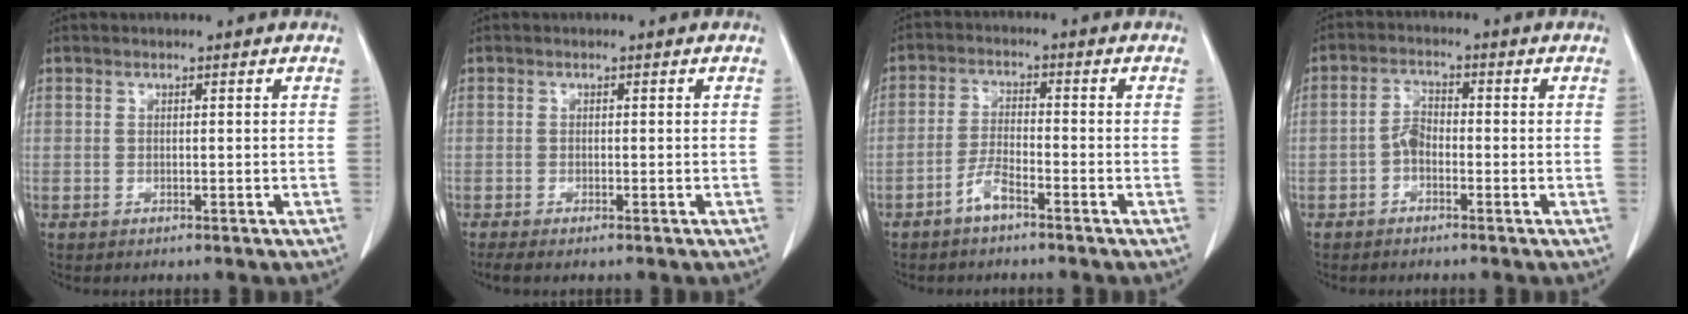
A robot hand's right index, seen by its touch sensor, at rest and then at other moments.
{"total": 1.7, "force": [-1.3, 0.1, 1.2], "torque": [-0.022, -0.006, -0.022]}
{"total": 3.7, "force": [-2.7, 0.7, 2.5], "torque": [-0.052, 0.004, -0.054]}
{"total": 2.8, "force": [-1.2, 1.6, 2.0], "torque": [-0.040, 0.009, -0.025]}